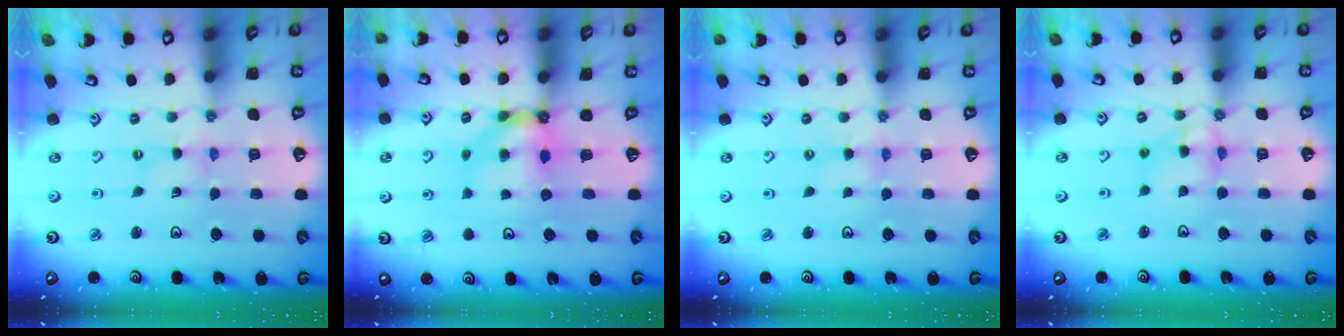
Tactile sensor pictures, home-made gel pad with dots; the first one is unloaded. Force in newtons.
{"total": 6.6, "press": 6.6, "slide": 0.5}
{"total": 3.0, "press": 2.9, "slide": 0.4}
{"total": 9.1, "press": 9.0, "slide": 1.1}